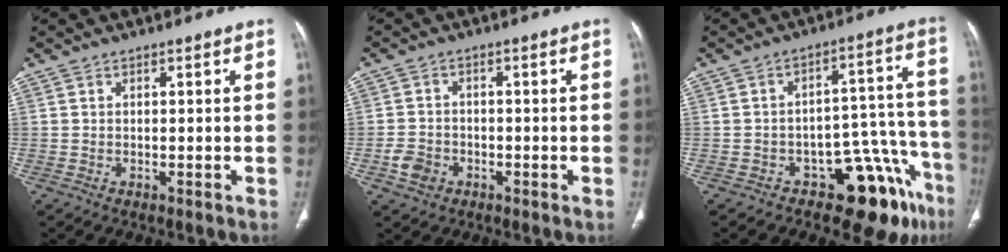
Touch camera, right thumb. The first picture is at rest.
{"total": 4.1, "force": [-1.7, 3.2, 1.7], "torque": [-0.024, 0.012, -0.029]}
{"total": 13.8, "force": [-9.2, 6.2, 8.2], "torque": [-0.040, 0.102, -0.128]}